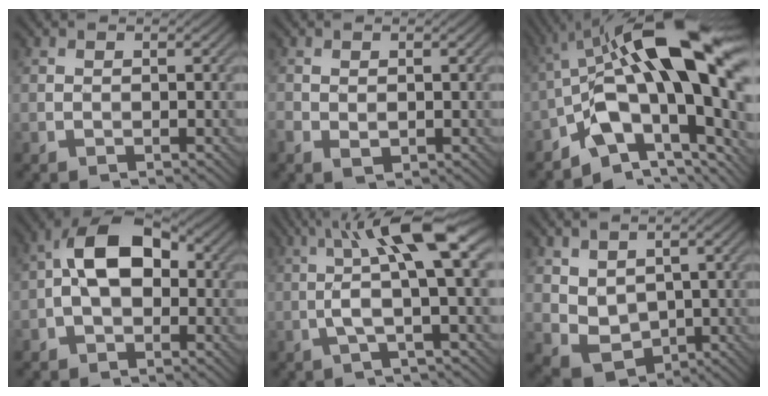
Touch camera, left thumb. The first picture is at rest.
{"total": 1.8, "force": [-0.4, 1.0, 1.5], "torque": [-0.038, -0.008, -0.004]}
{"total": 17.4, "force": [-1.9, 8.0, 15.4], "torque": [-0.228, 0.023, -0.045]}
{"total": 8.6, "force": [-0.4, 5.4, 6.7], "torque": [-0.122, 0.017, -0.020]}
{"total": 9.9, "force": [1.7, 1.7, 9.6], "torque": [-0.168, 0.023, 0.022]}
{"total": 4.9, "force": [1.4, 3.9, 2.8], "torque": [-0.079, -0.017, 0.033]}